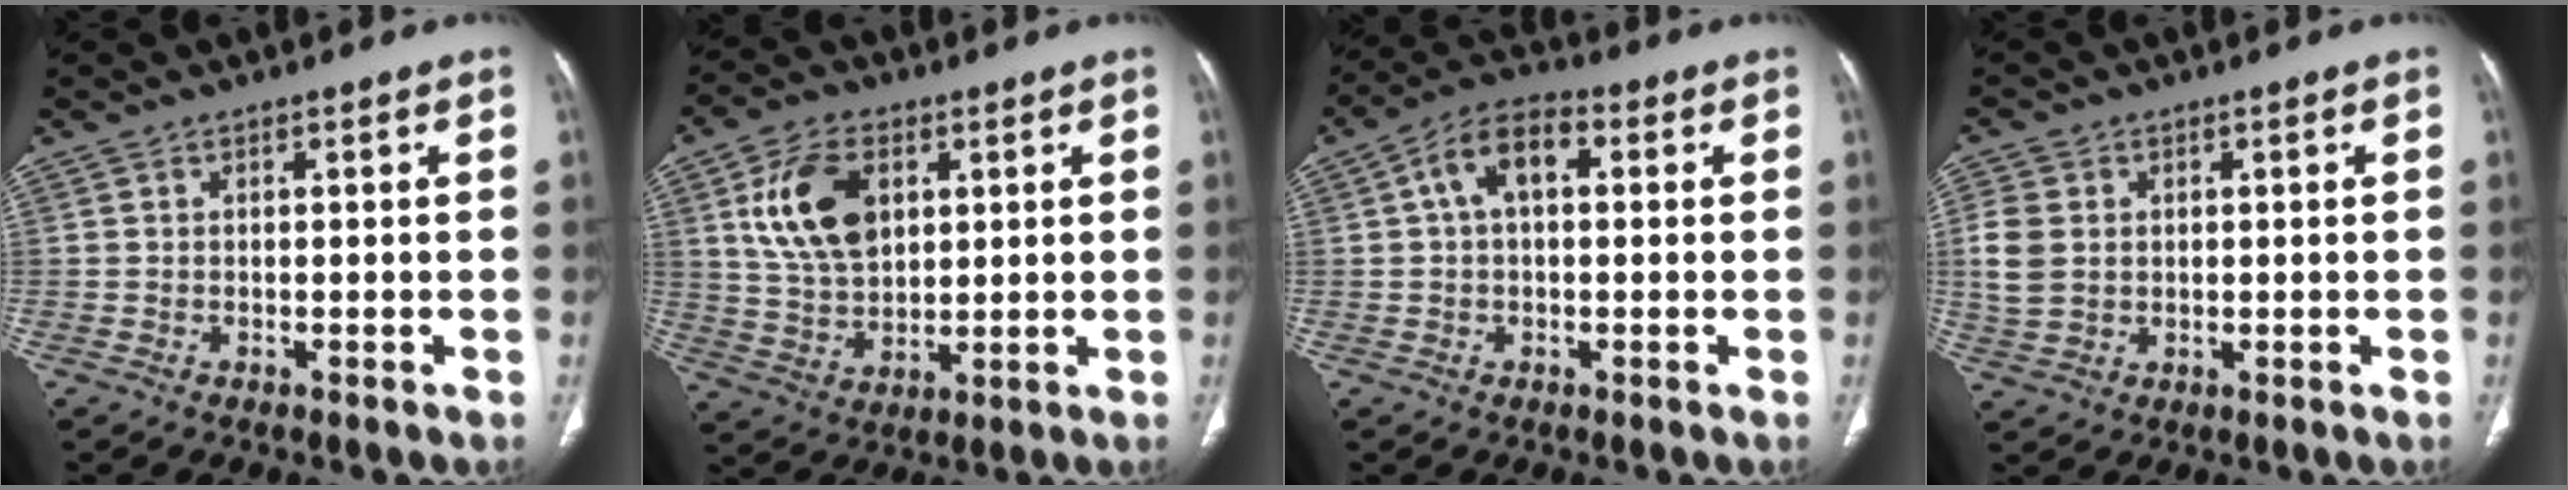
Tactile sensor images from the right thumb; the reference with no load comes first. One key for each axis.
{"total": 13.0, "fx": 4.1, "fy": 8.3, "fz": 9.1, "tx": -0.150, "ty": -0.010, "tz": 0.083}
{"total": 10.9, "fx": 2.6, "fy": 6.0, "fz": 8.7, "tx": -0.145, "ty": 0.031, "tz": 0.035}
{"total": 6.4, "fx": 0.9, "fy": 5.0, "fz": 3.8, "tx": -0.081, "ty": 0.001, "tz": 0.022}